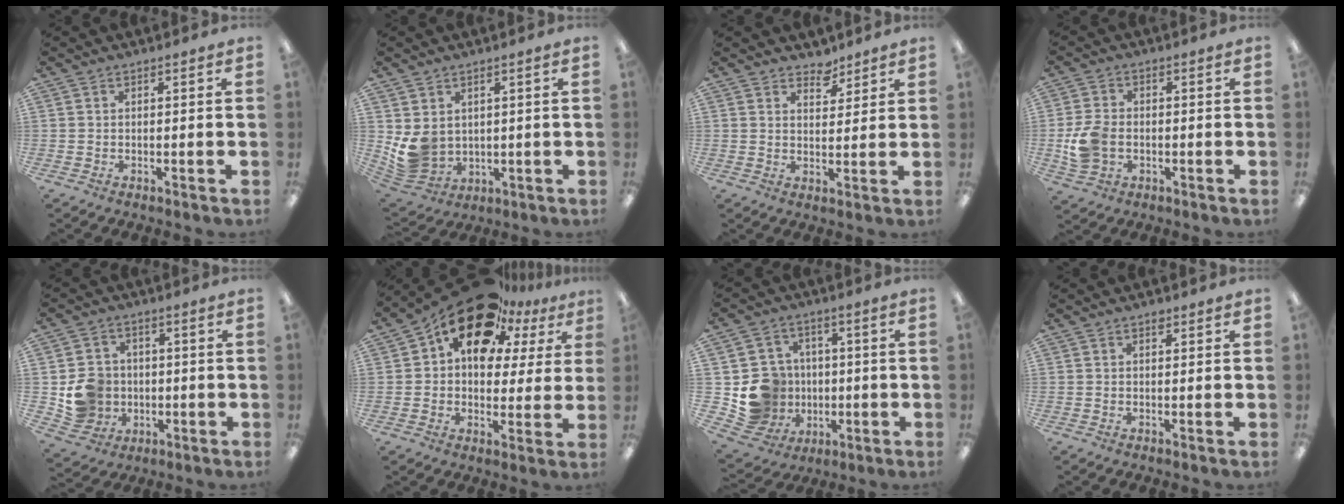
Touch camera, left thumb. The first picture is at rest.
{"total": 7.5, "force": [2.1, 6.5, 3.2], "torque": [-0.091, -0.018, 0.046]}
{"total": 4.8, "force": [4.0, 2.5, 0.8], "torque": [0.004, -0.028, 0.069]}
{"total": 8.1, "force": [-1.4, 6.2, 5.0], "torque": [-0.103, 0.009, -0.025]}
{"total": 9.1, "force": [-0.5, 8.7, 2.6], "torque": [-0.055, 0.010, 0.003]}
{"total": 18.1, "force": [12.6, 9.4, 9.1], "torque": [-0.170, -0.078, 0.221]}
{"total": 11.9, "force": [-0.7, 11.6, 2.6], "torque": [-0.067, 0.013, 0.008]}
{"total": 1.0, "force": [0.7, 0.5, 0.6], "torque": [-0.005, -0.001, 0.010]}